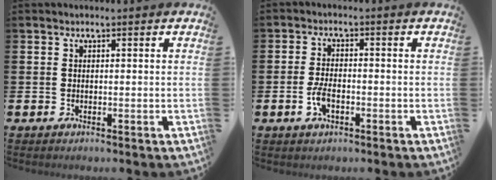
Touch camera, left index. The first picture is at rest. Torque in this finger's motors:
{"motor_torque": [0.76, 0.16, 0.13, 0.13]}